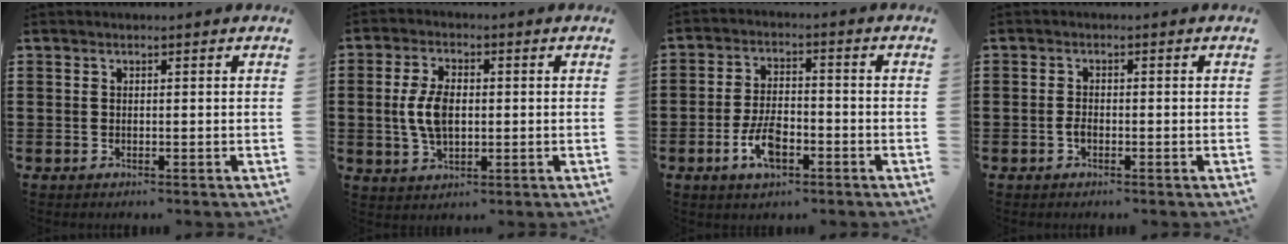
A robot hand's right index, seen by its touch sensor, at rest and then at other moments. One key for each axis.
{"total": 6.6, "fx": 0.1, "fy": 3.6, "fz": 5.6, "tx": -0.130, "ty": 0.004, "tz": -0.003}
{"total": 6.6, "fx": -2.8, "fy": 3.0, "fz": 5.2, "tx": -0.119, "ty": -0.002, "tz": -0.056}
{"total": 1.4, "fx": -0.7, "fy": 0.7, "fz": 1.0, "tx": -0.029, "ty": -0.007, "tz": -0.013}